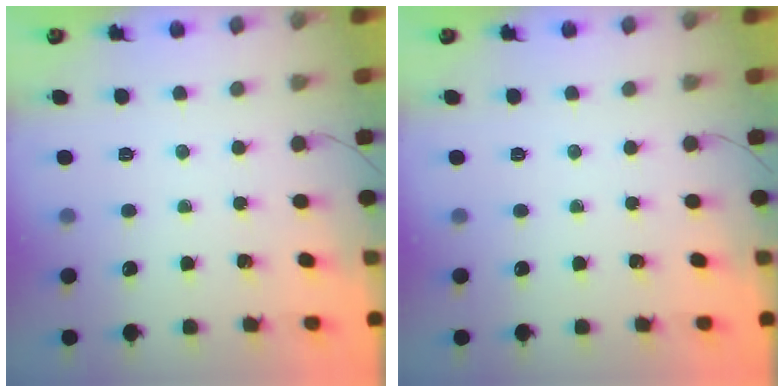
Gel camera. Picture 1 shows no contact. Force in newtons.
{"total": 0.0}